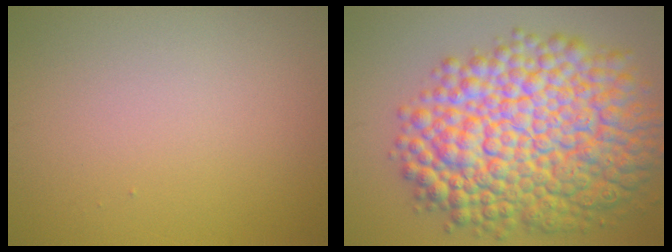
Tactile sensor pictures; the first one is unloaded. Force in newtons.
{"total": 14.4, "press": 14.4, "slide": 0.3}